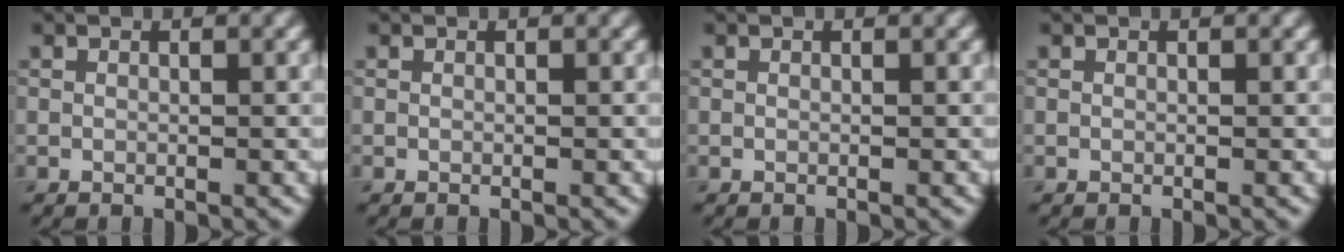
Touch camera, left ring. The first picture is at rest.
{"total": 0.0}
{"total": 0.0}
{"total": 0.0}